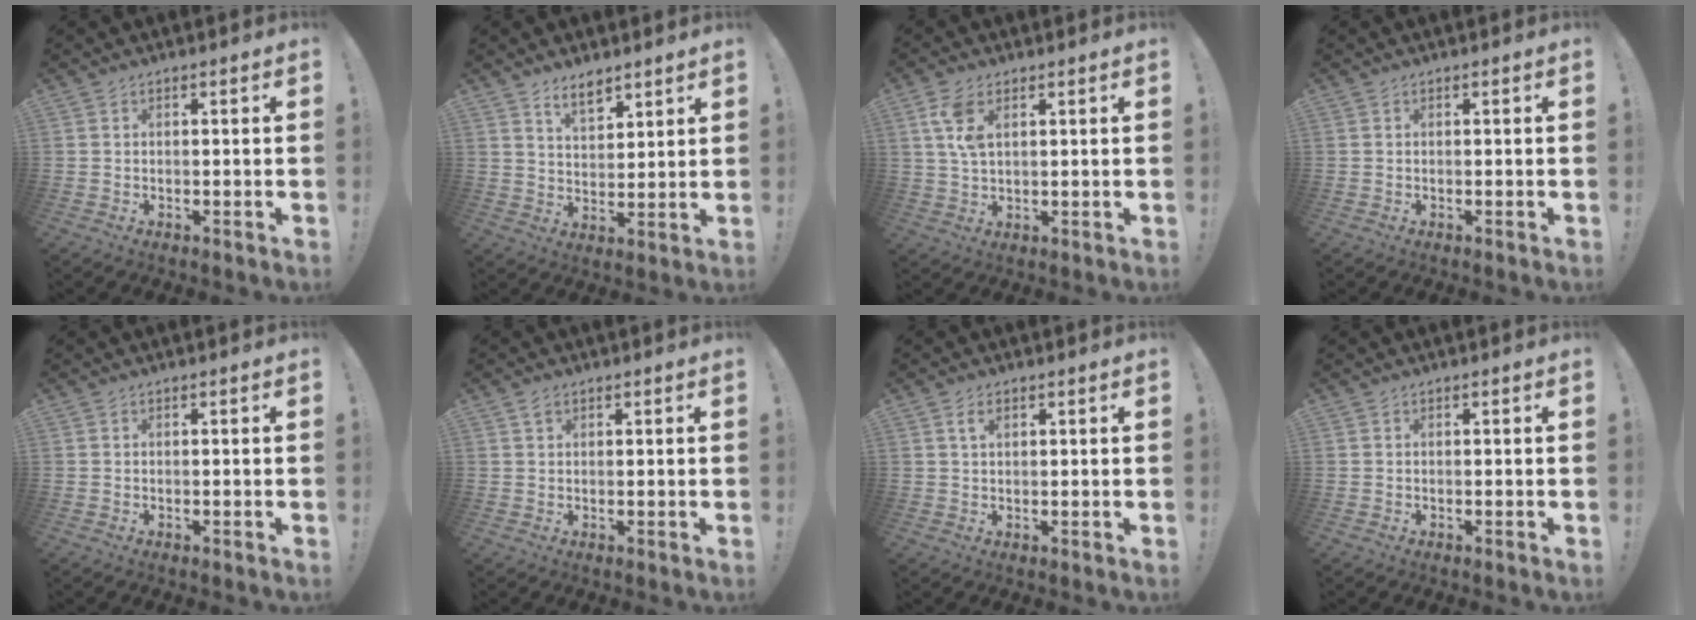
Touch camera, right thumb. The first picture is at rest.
{"total": 7.0, "force": [5.5, 3.0, 3.0], "torque": [-0.053, -0.031, 0.102]}
{"total": 6.9, "force": [2.9, 3.2, 5.3], "torque": [-0.098, -0.008, 0.052]}
{"total": 0.0}
{"total": 0.0}
{"total": 1.6, "force": [1.1, 0.9, 0.6], "torque": [-0.001, -0.004, 0.019]}
{"total": 2.3, "force": [1.1, 1.0, 1.7], "torque": [-0.029, -0.001, 0.017]}
{"total": 0.0}